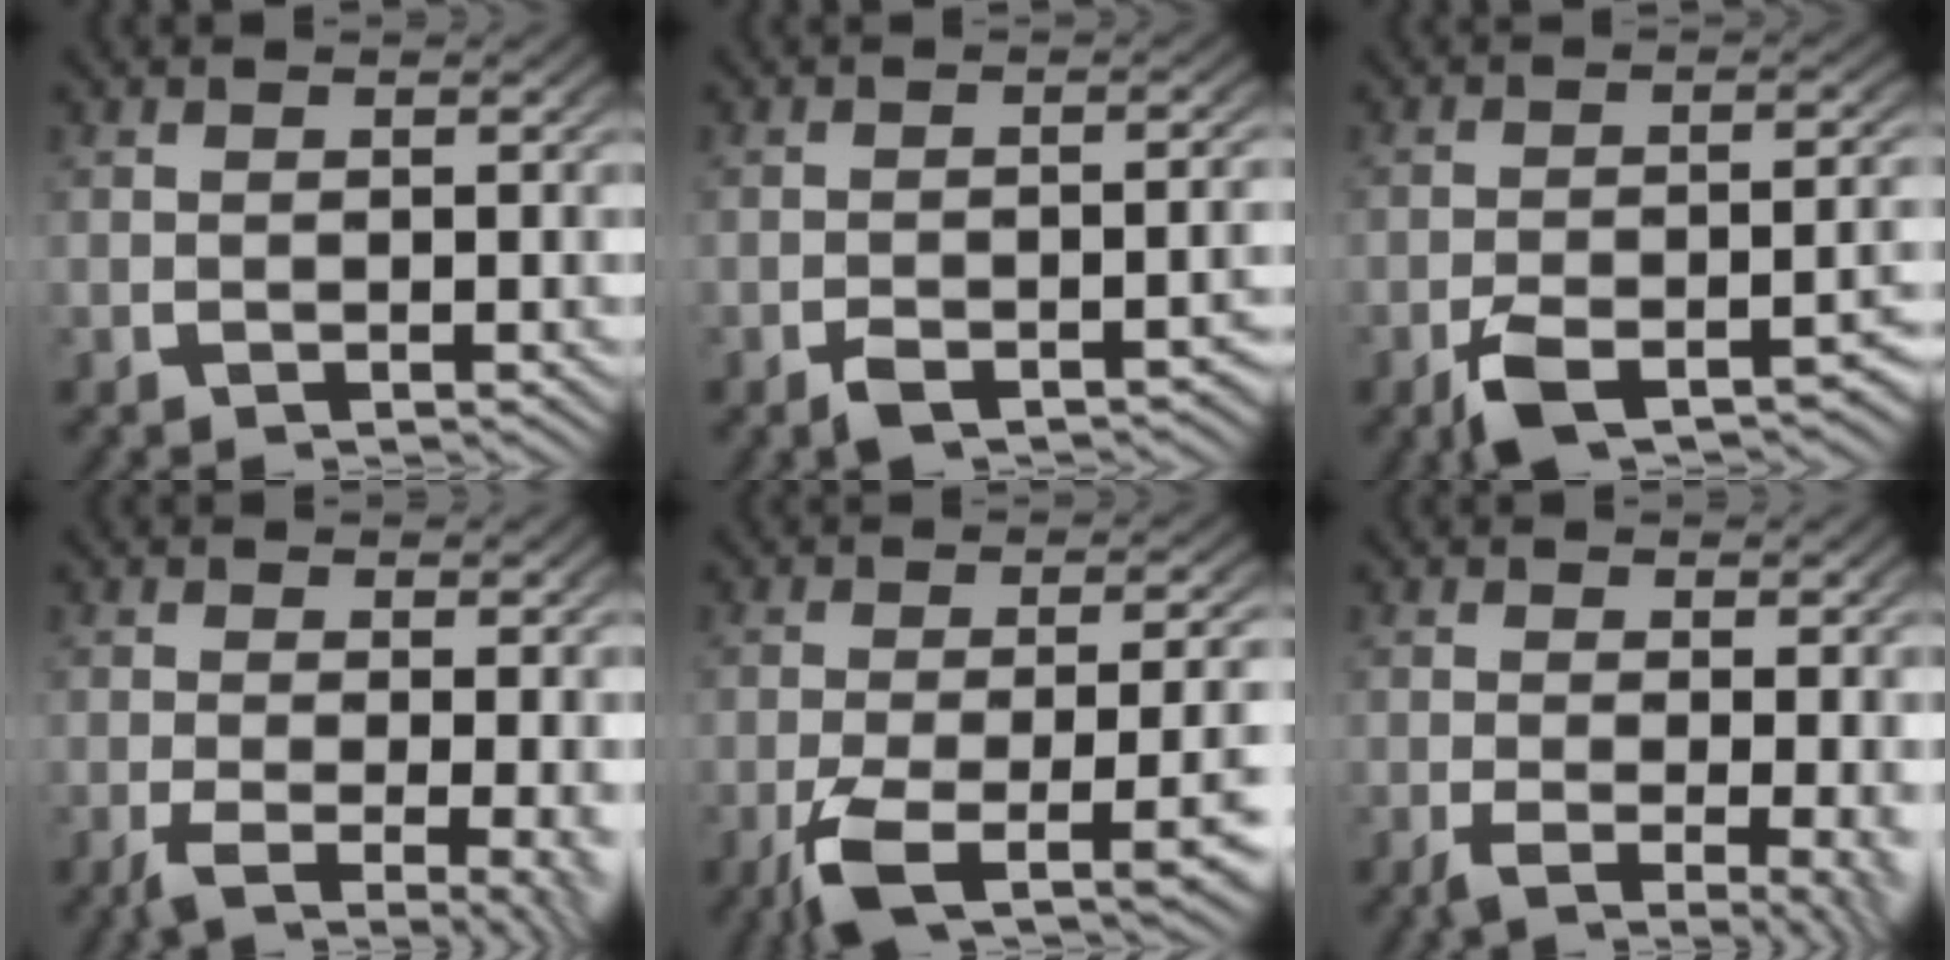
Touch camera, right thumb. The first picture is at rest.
{"total": 2.7, "force": [-2.3, 0.6, 1.2], "torque": [-0.023, -0.003, -0.036]}
{"total": 5.4, "force": [-3.9, 1.8, 3.3], "torque": [-0.060, -0.012, -0.058]}
{"total": 5.5, "force": [-2.0, 2.4, 4.5], "torque": [-0.077, -0.037, -0.018]}
{"total": 9.2, "force": [-4.3, 4.2, 7.0], "torque": [-0.137, -0.030, -0.049]}
{"total": 4.9, "force": [-1.7, 2.0, 4.1], "torque": [-0.065, -0.034, -0.014]}